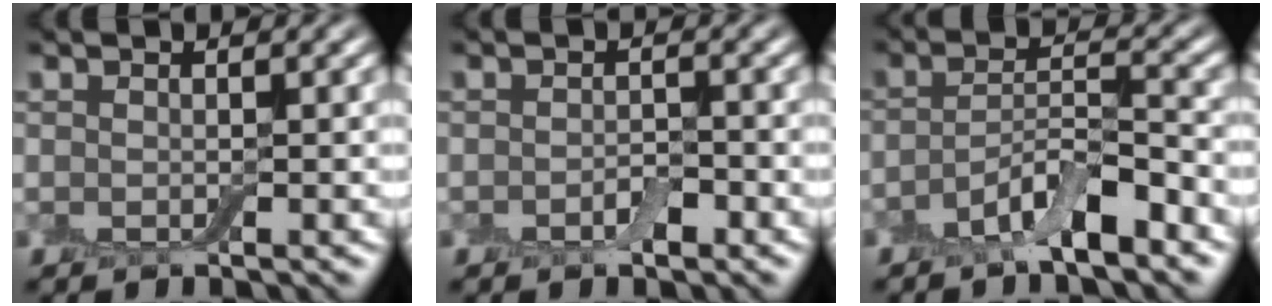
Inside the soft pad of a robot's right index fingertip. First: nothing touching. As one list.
[{"total": 1.5, "force": [-0.7, 0.8, 1.1], "torque": [-0.020, -0.001, -0.013]}, {"total": 4.9, "force": [-3.0, 1.2, 3.6], "torque": [-0.065, 0.003, -0.059]}]